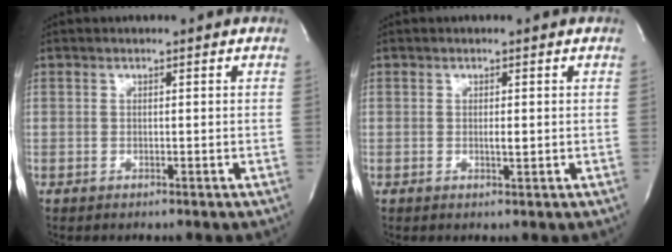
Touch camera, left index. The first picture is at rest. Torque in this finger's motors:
{"motor_torque": [0.15, 0.05, 0.01, 0.00]}